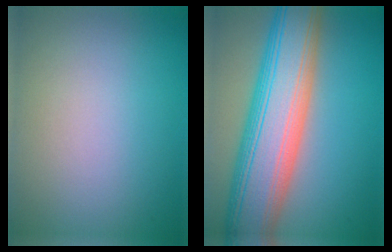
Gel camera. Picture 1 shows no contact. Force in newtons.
{"total": 12.5, "press": 12.5, "slide": 0.2}